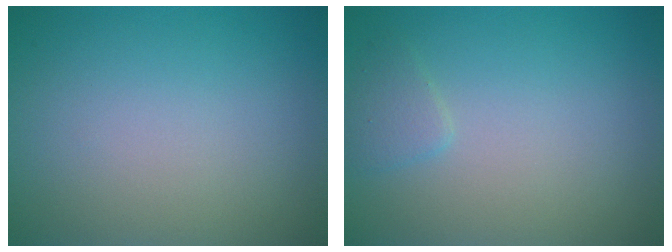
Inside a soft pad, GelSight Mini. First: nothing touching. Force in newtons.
{"total": 1.2, "press": 1.2, "slide": 0.1}